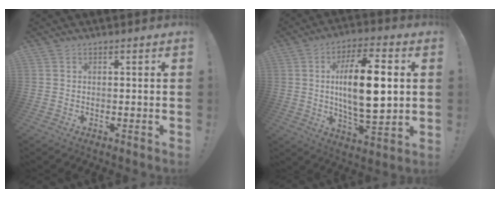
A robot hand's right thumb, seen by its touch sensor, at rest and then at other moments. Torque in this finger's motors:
{"motor_torque": [-0.12, 0.80, 0.23, 0.27, 0.52]}